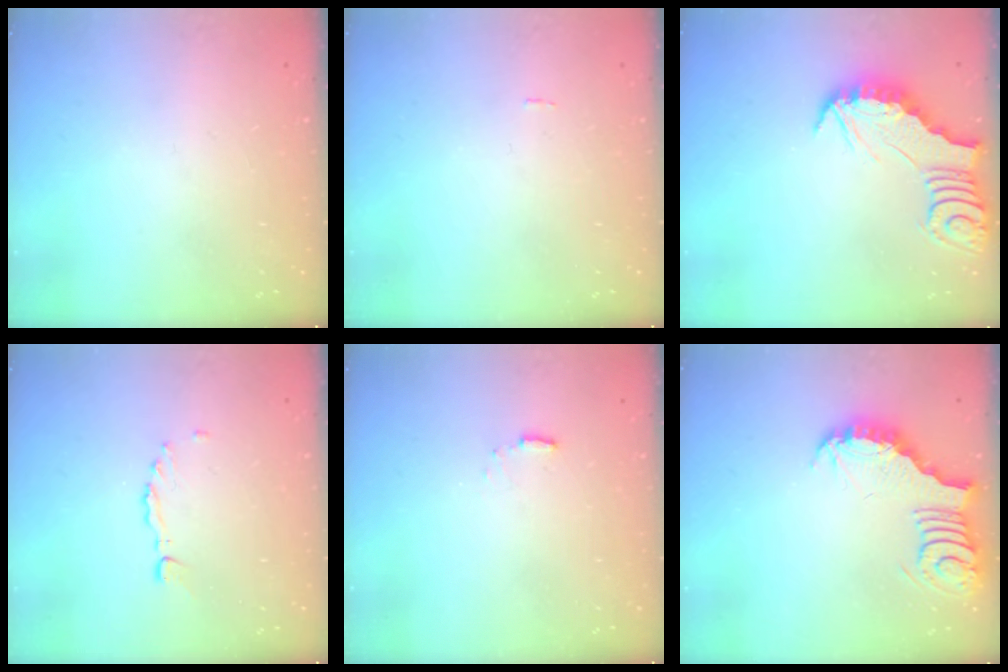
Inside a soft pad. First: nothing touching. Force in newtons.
{"total": 0.7, "press": 0.7, "slide": 0.0}
{"total": 2.8, "press": 2.8, "slide": 0.2}
{"total": 1.1, "press": 1.1, "slide": 0.3}
{"total": 2.9, "press": 2.9, "slide": 0.5}
{"total": 3.5, "press": 3.4, "slide": 0.5}